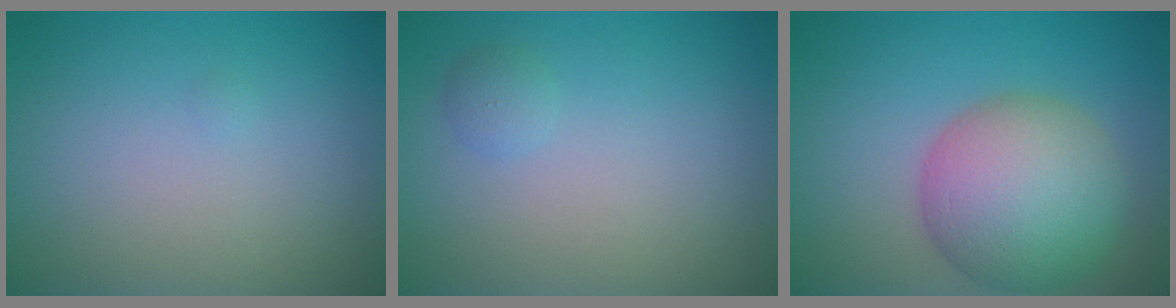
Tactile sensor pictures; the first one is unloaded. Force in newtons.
{"total": 0.9, "press": 0.9, "slide": 0.0}
{"total": 8.7, "press": 8.7, "slide": 0.4}